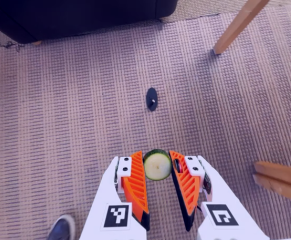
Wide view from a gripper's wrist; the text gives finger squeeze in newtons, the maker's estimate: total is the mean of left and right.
{"total": 8.5, "left": 8.5, "right": 8.5}